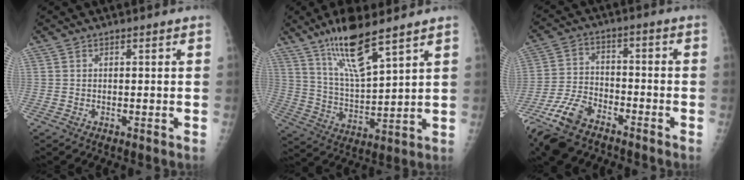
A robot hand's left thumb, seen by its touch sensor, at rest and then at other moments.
{"total": 13.0, "force": [8.8, 2.6, 9.1], "torque": [-0.165, -0.051, 0.176]}
{"total": 12.7, "force": [-9.3, 5.9, 6.4], "torque": [-0.136, 0.030, -0.174]}